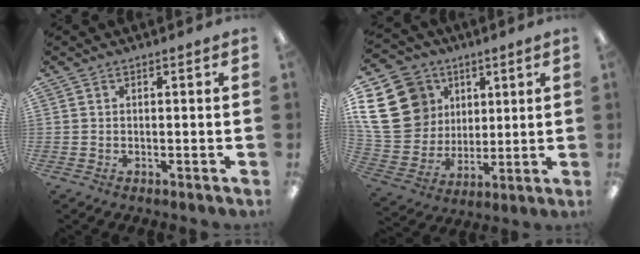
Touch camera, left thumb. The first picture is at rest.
{"total": 19.8, "force": [6.7, 16.6, 8.5], "torque": [-0.172, -0.015, 0.142]}